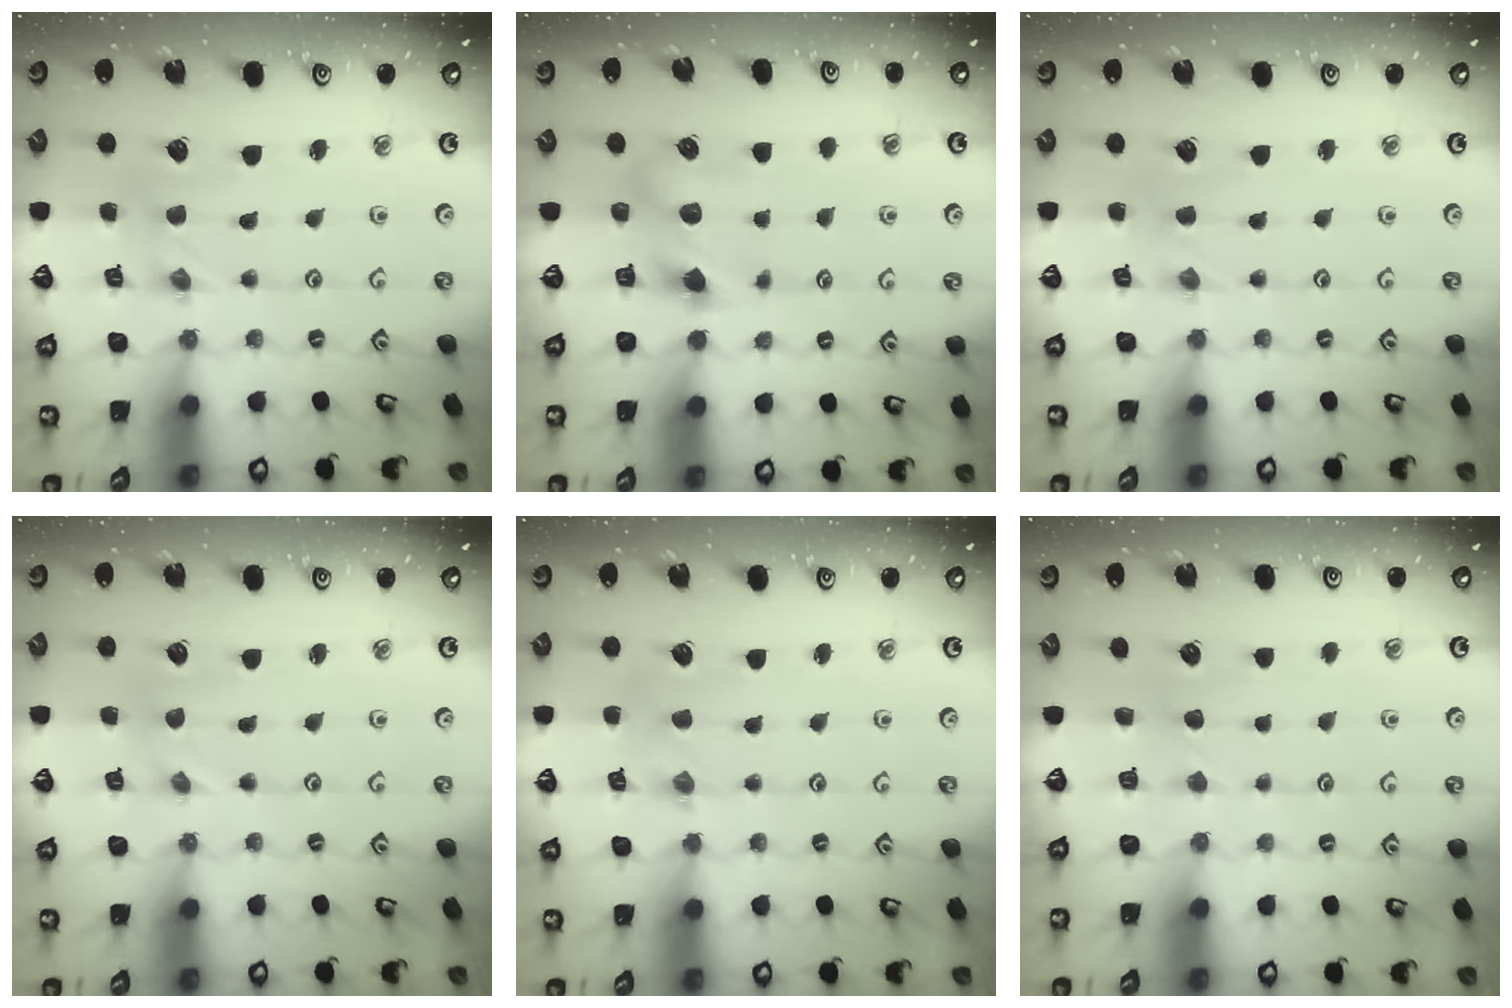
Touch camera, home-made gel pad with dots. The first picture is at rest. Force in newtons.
{"total": 7.2, "press": 7.2, "slide": 0.7}
{"total": 0.0}
{"total": 0.0}
{"total": 2.4, "press": 2.4, "slide": 0.4}
{"total": 2.5, "press": 2.5, "slide": 0.3}